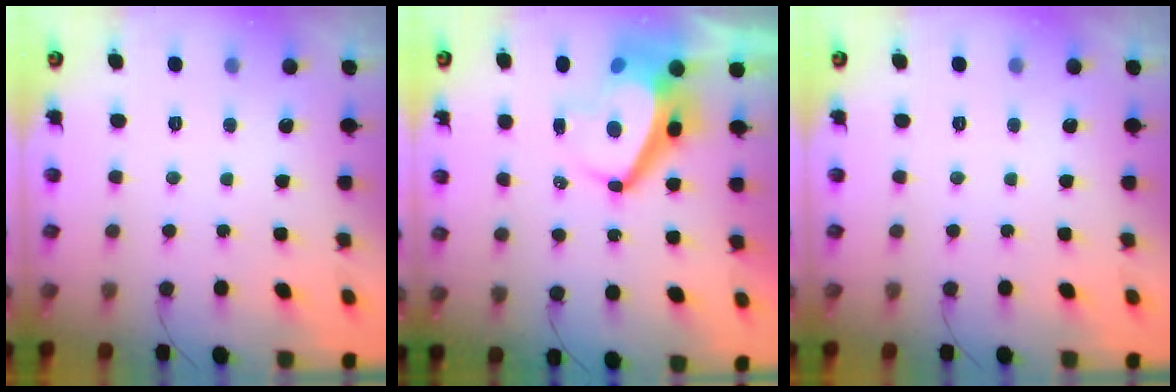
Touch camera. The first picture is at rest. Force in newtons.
{"total": 7.6, "press": 7.5, "slide": 0.9}
{"total": 0.0}